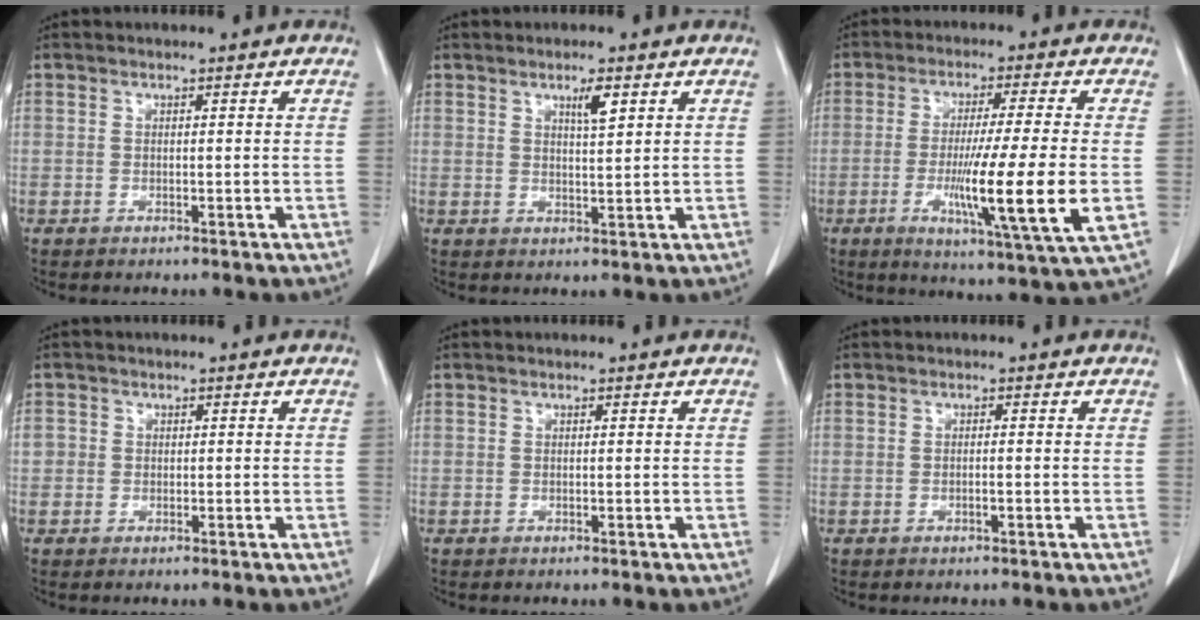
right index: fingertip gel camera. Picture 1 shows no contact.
{"total": 3.0, "force": [1.7, 0.4, 2.5], "torque": [-0.043, -0.003, 0.029]}
{"total": 14.7, "force": [-2.8, -1.0, 14.4], "torque": [-0.248, -0.035, -0.051]}
{"total": 1.6, "force": [0.0, 1.6, 0.3], "torque": [0.006, 0.005, -0.001]}
{"total": 0.0}
{"total": 0.7, "force": [-0.2, 0.0, 0.7], "torque": [-0.013, 0.001, -0.003]}